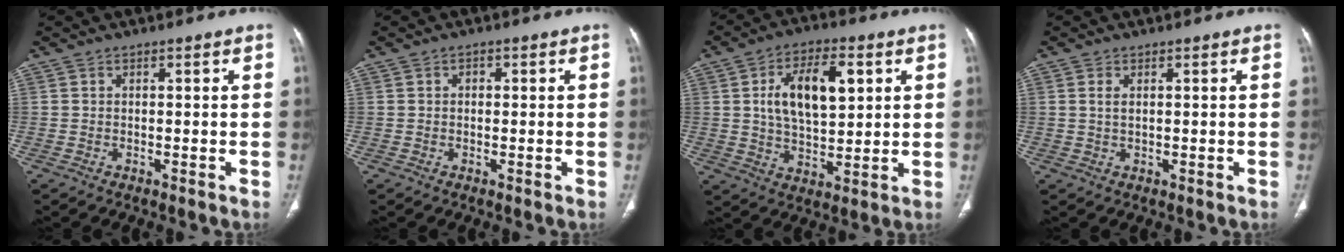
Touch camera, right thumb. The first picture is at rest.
{"total": 1.0, "force": [0.2, 0.8, 0.6], "torque": [-0.001, 0.004, 0.000]}
{"total": 13.8, "force": [3.6, 7.3, 11.2], "torque": [-0.170, -0.003, 0.065]}
{"total": 1.7, "force": [0.6, 0.8, 1.4], "torque": [-0.028, 0.001, 0.015]}